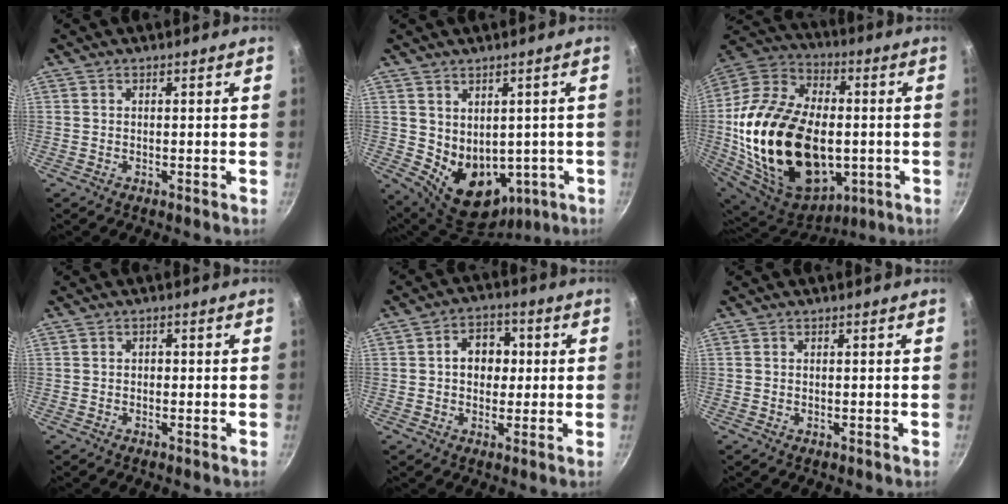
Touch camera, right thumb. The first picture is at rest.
{"total": 12.1, "force": [0.1, 9.2, 7.8], "torque": [-0.092, -0.016, 0.038]}
{"total": 34.5, "force": [-2.5, 21.8, 26.6], "torque": [-0.490, 0.012, -0.034]}
{"total": 1.0, "force": [-0.1, 0.8, 0.5], "torque": [-0.006, 0.005, -0.003]}
{"total": 7.7, "force": [0.8, 6.0, 4.9], "torque": [-0.032, 0.012, 0.003]}
{"total": 0.0}